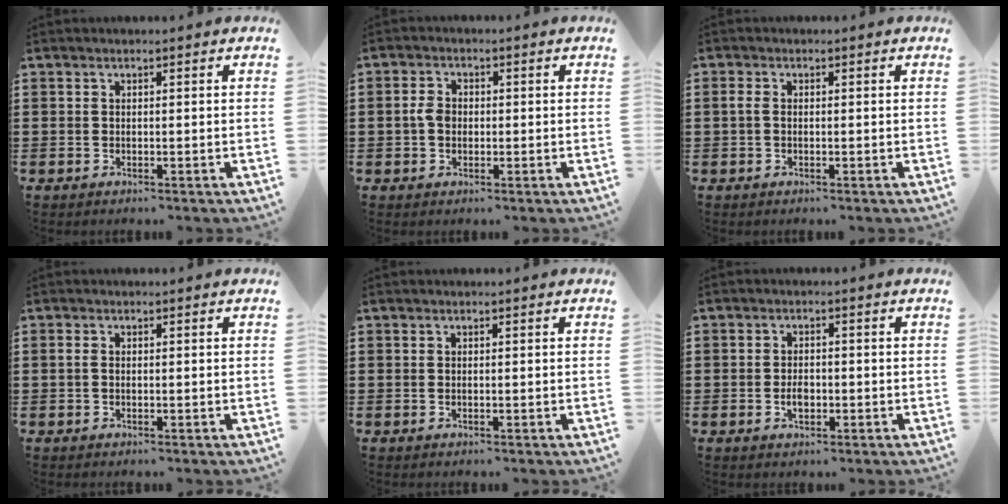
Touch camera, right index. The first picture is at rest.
{"total": 2.1, "force": [-0.3, 1.5, 1.4], "torque": [-0.029, 0.004, -0.006]}
{"total": 1.2, "force": [-0.3, 0.6, 1.0], "torque": [-0.028, -0.002, -0.009]}
{"total": 0.8, "force": [-0.3, 0.4, 0.6], "torque": [-0.021, -0.002, -0.009]}
{"total": 0.0}
{"total": 2.1, "force": [-0.6, 1.5, 1.4], "torque": [-0.028, 0.002, -0.011]}